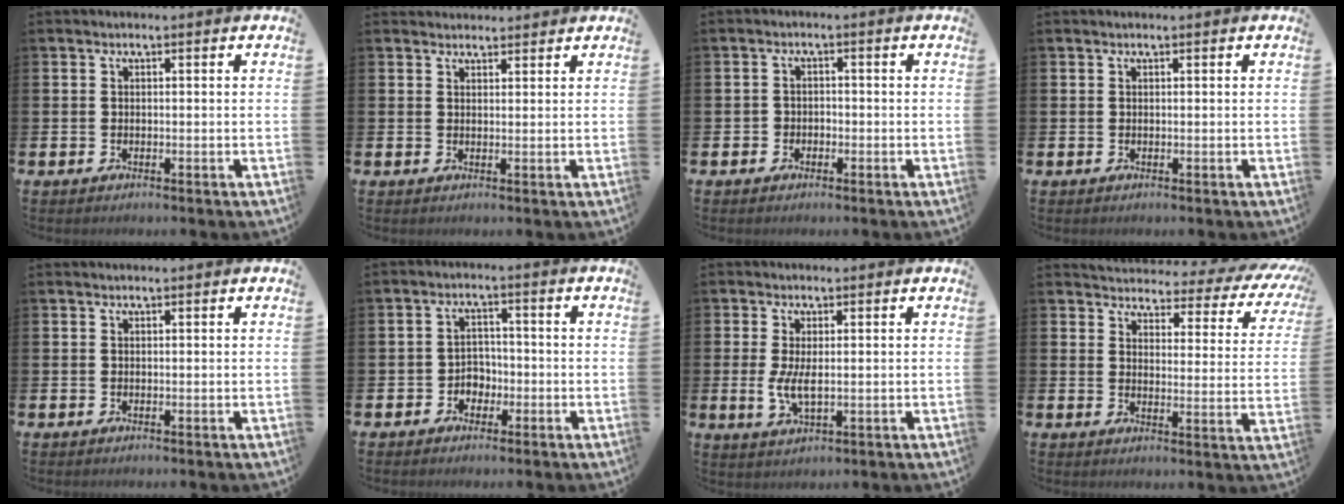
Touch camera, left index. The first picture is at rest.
{"total": 1.9, "force": [1.8, 0.6, -0.2], "torque": [0.007, -0.006, 0.033]}
{"total": 1.6, "force": [-0.9, 1.3, 0.2], "torque": [-0.006, 0.003, -0.022]}
{"total": 0.0}
{"total": 0.0}
{"total": 2.8, "force": [-1.5, 2.3, 0.7], "torque": [-0.021, 0.007, -0.036]}
{"total": 3.6, "force": [0.4, 1.5, 3.3], "torque": [-0.064, 0.002, 0.007]}
{"total": 3.1, "force": [2.7, 1.3, 0.9], "torque": [-0.033, -0.032, 0.036]}